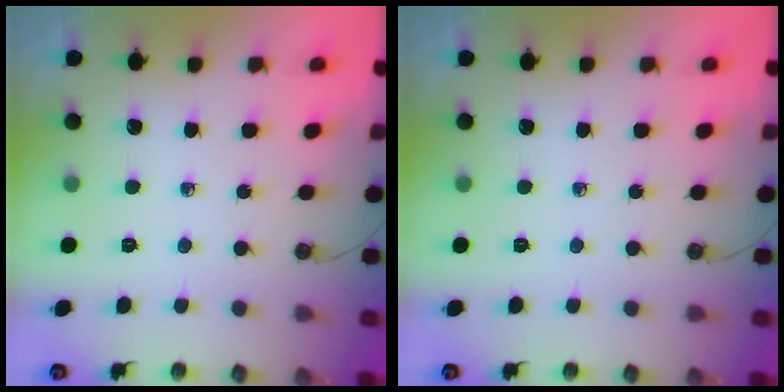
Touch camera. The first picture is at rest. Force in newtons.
{"total": 0.0}